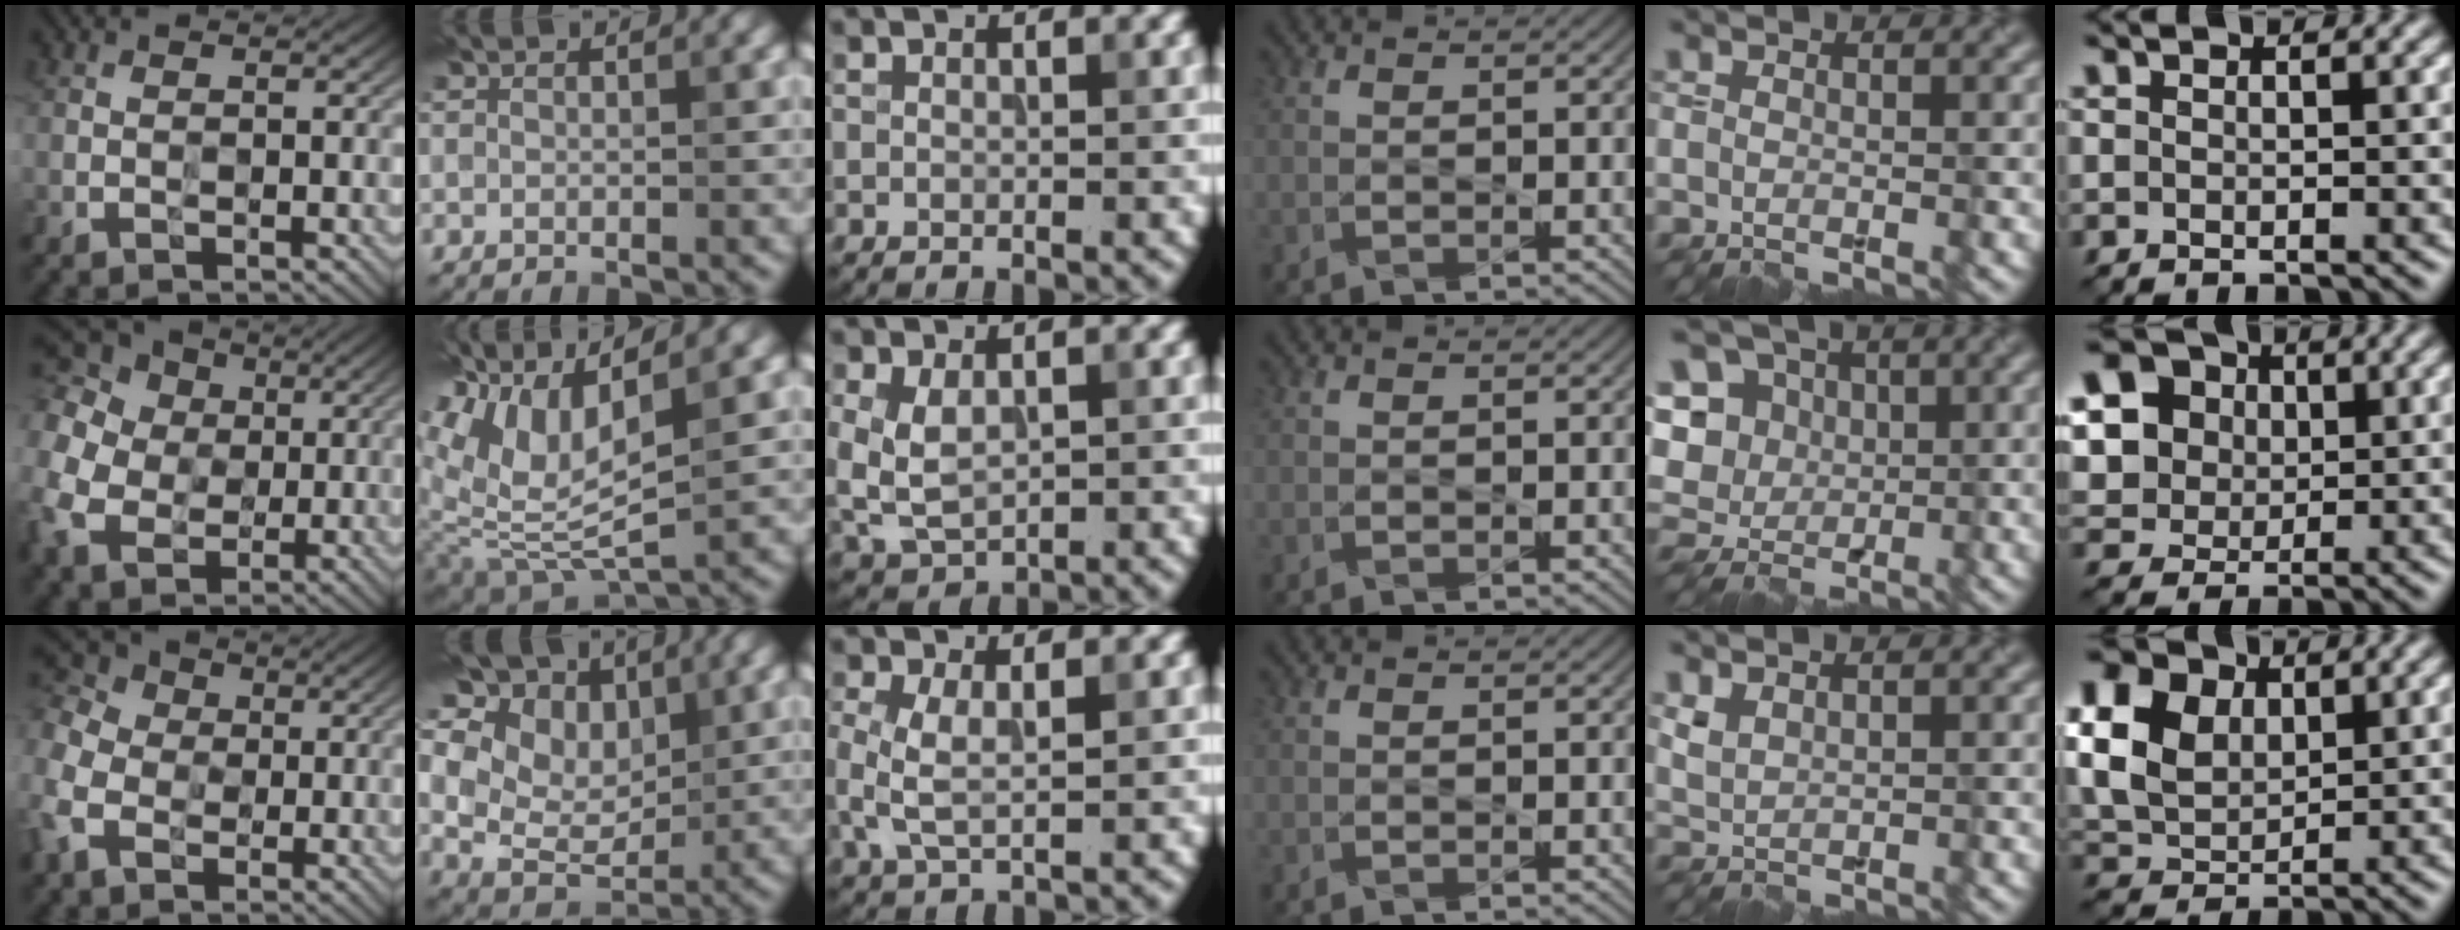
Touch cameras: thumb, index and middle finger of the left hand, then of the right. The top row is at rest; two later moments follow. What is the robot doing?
{"motion": "wipe", "object": "paper plate"}